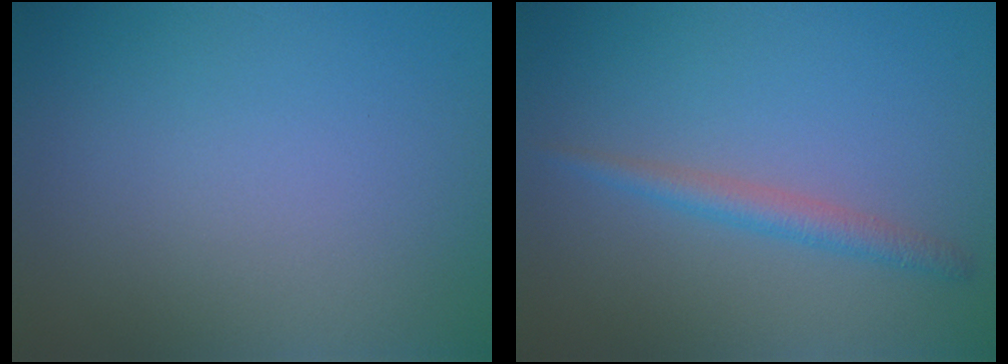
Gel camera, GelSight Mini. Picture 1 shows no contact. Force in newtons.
{"total": 2.0, "press": 2.0, "slide": 0.1}